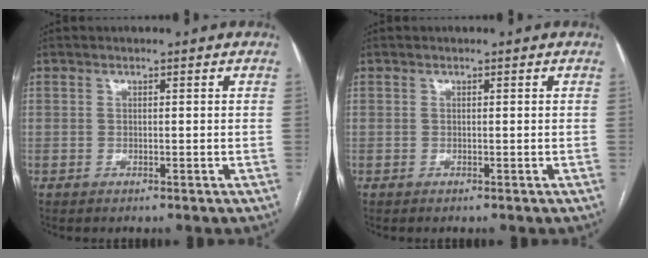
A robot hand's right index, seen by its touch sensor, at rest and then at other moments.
{"total": 0.0}